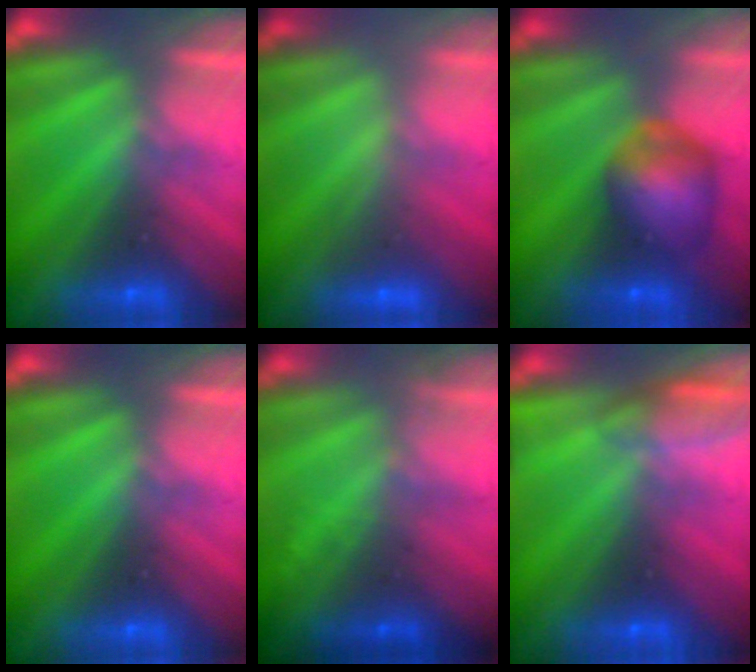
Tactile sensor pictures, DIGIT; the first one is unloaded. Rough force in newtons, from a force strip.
{"total": 2.2}
{"total": 5.5}
{"total": 0.0}
{"total": 1.9}
{"total": 5.0}